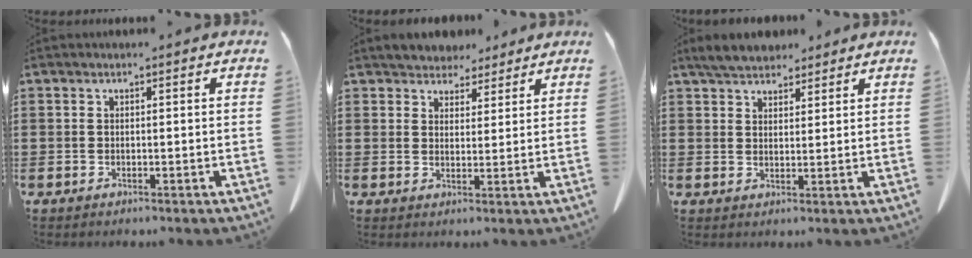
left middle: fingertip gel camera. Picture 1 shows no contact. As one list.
[{"total": 4.0, "force": [3.7, 1.5, -0.2], "torque": [-0.004, -0.011, 0.068]}, {"total": 4.8, "force": [4.3, 1.5, 1.3], "torque": [-0.040, -0.006, 0.082]}]